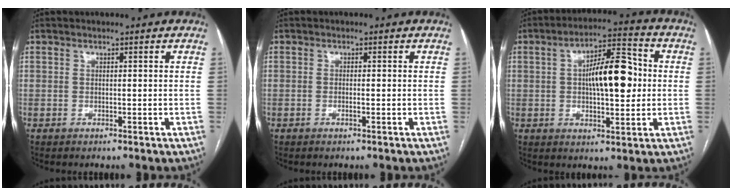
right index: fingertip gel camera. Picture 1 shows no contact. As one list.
[{"total": 0.7, "force": [-0.3, 0.0, 0.7], "torque": [-0.014, 0.000, -0.004]}, {"total": 11.5, "force": [0.8, 3.7, 10.9], "torque": [-0.177, 0.026, 0.014]}]